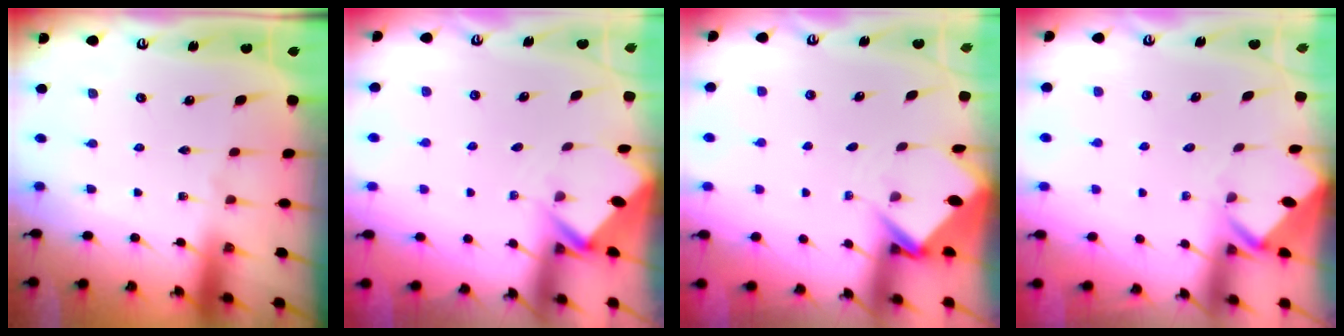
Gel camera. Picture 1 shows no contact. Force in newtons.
{"total": 2.0, "press": 2.0, "slide": 0.2}
{"total": 3.8, "press": 3.8, "slide": 0.2}
{"total": 3.5, "press": 3.5, "slide": 0.3}